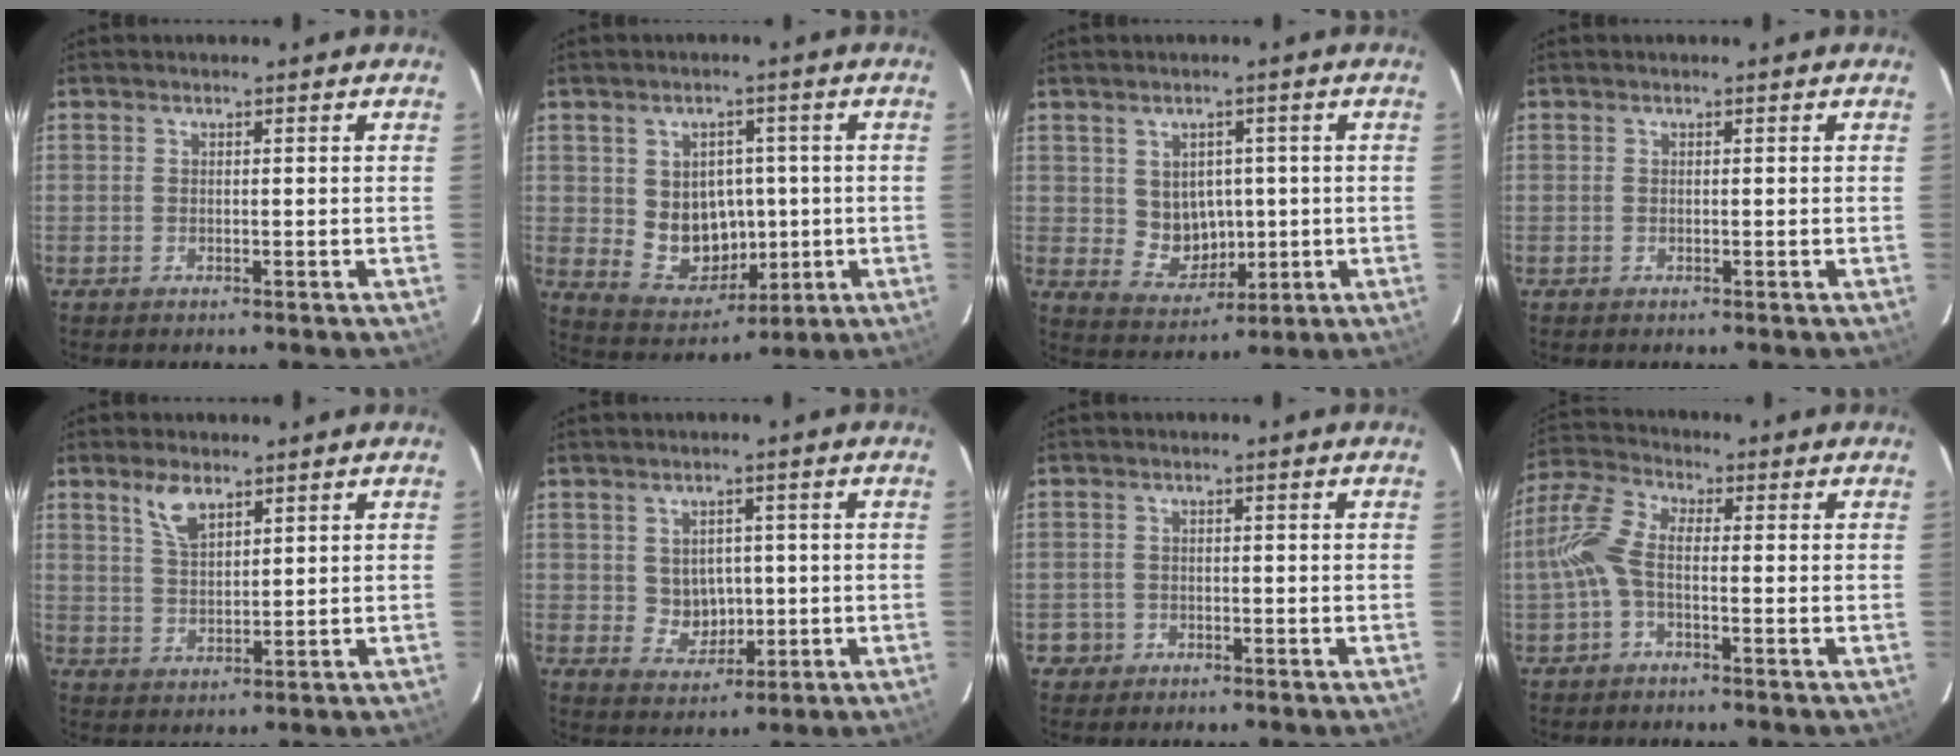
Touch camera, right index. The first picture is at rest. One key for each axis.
{"total": 9.8, "fx": 0.0, "fy": 8.6, "fz": 4.8, "tx": -0.095, "ty": -0.001, "tz": 0.025}
{"total": 6.8, "fx": 0.5, "fy": 6.2, "fz": 2.8, "tx": -0.057, "ty": 0.002, "tz": 0.029}
{"total": 0.0}
{"total": 5.4, "fx": 3.6, "fy": 2.2, "fz": 3.3, "tx": -0.061, "ty": 0.001, "tz": 0.074}
{"total": 5.2, "fx": 0.3, "fy": 4.8, "fz": 2.0, "tx": -0.038, "ty": 0.006, "tz": 0.019}
{"total": 2.5, "fx": -1.0, "fy": 2.2, "fz": 0.1, "tx": -0.005, "ty": 0.012, "tz": -0.014}
{"total": 7.3, "fx": -1.5, "fy": 3.0, "fz": 6.5, "tx": -0.152, "ty": 0.016, "tz": -0.037}